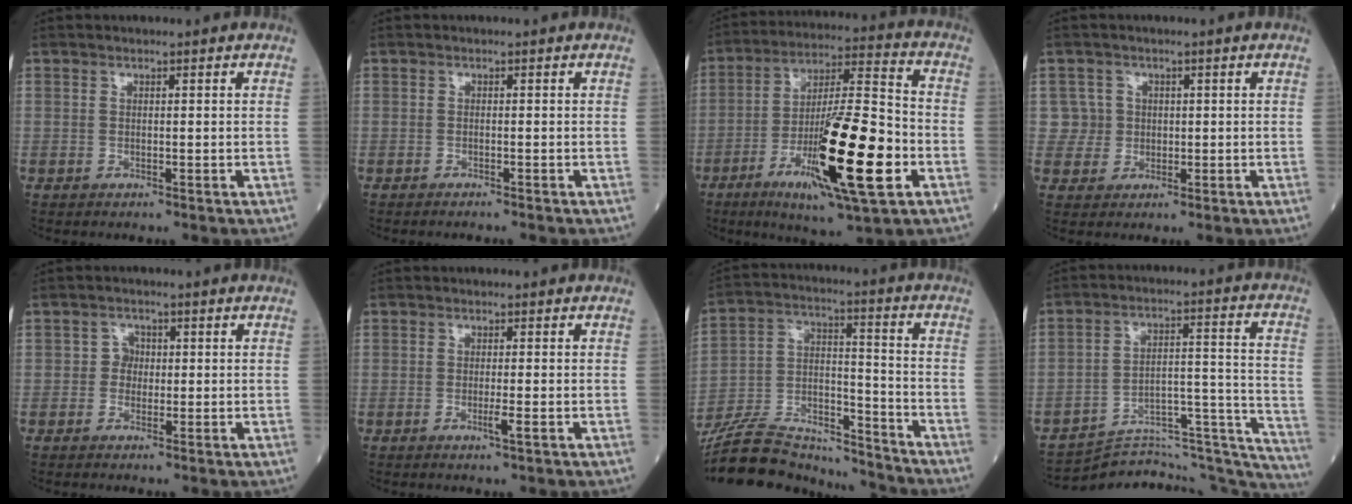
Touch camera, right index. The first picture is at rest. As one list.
[{"total": 2.3, "force": [-2.0, 0.0, 1.1], "torque": [-0.015, -0.001, -0.023]}, {"total": 19.7, "force": [-6.7, 2.1, 18.5], "torque": [-0.331, -0.021, -0.107]}, {"total": 3.0, "force": [0.5, 3.0, -0.4], "torque": [0.019, 0.007, 0.008]}, {"total": 1.7, "force": [-0.1, 1.6, 0.7], "torque": [-0.005, 0.007, -0.004]}, {"total": 1.7, "force": [-0.6, -0.2, 1.6], "torque": [-0.033, -0.004, -0.009]}, {"total": 19.2, "force": [-18.1, 3.7, 5.3], "torque": [-0.123, 0.017, -0.303]}, {"total": 25.0, "force": [-23.9, 4.1, 5.9], "torque": [-0.040, 0.056, -0.309]}]